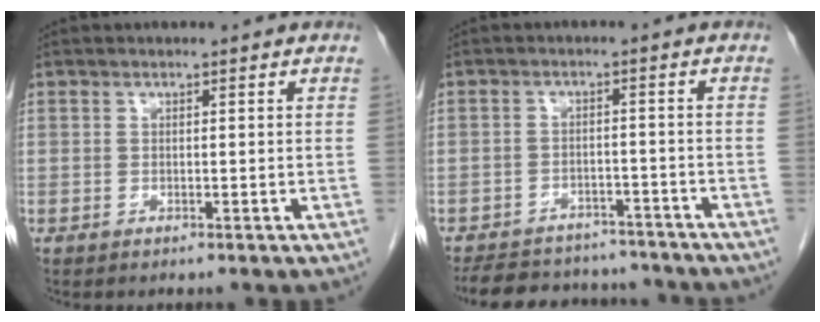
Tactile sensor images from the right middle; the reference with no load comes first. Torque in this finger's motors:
{"motor_torque": [1.11, -1.03, 0.29, 0.09]}